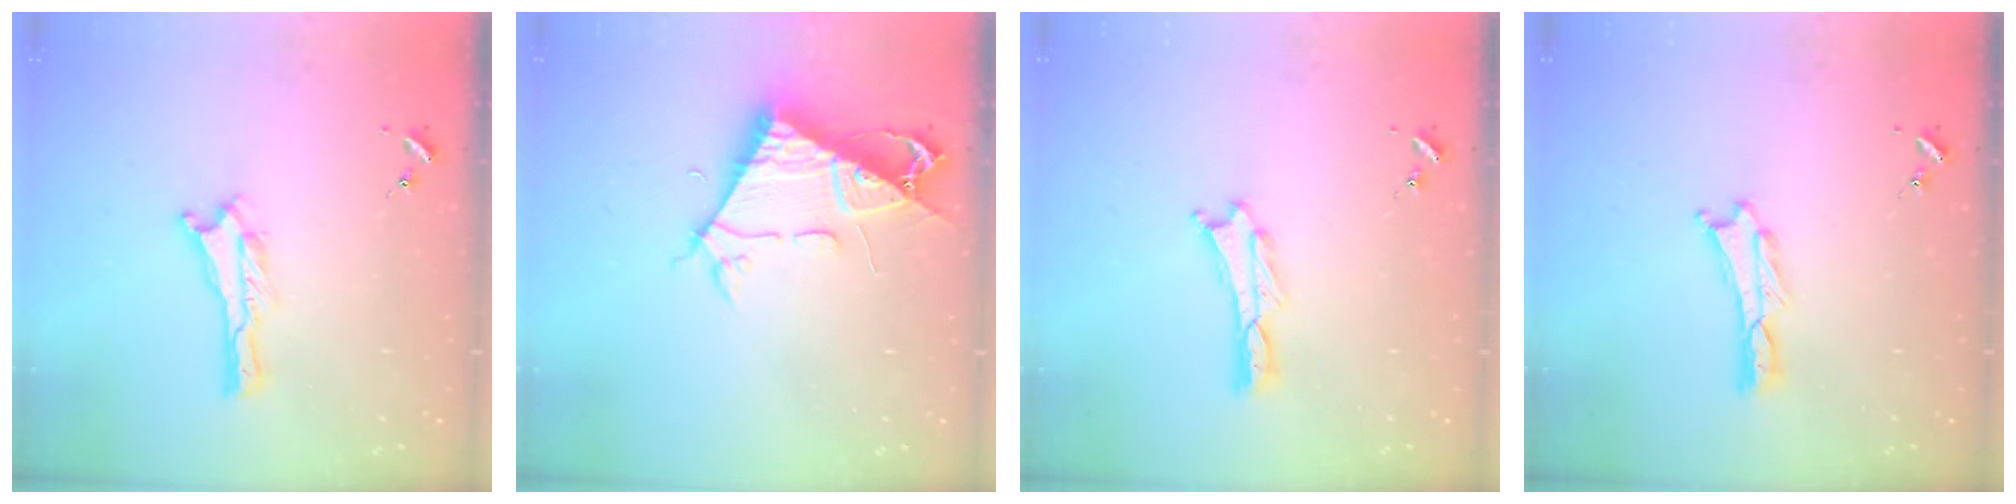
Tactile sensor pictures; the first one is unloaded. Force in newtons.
{"total": 7.7, "press": 7.6, "slide": 1.1}
{"total": 0.0}
{"total": 0.0}